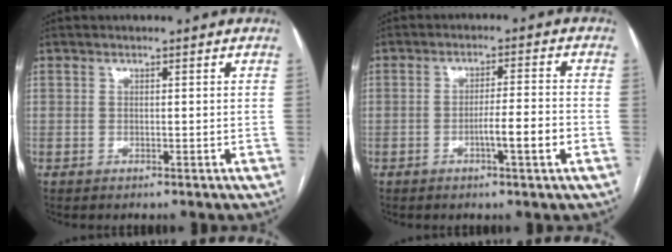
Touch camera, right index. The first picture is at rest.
{"total": 5.4, "force": [-2.0, -0.1, 5.0], "torque": [-0.077, 0.000, -0.031]}